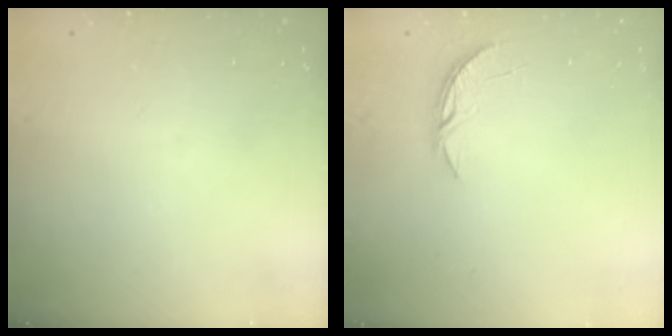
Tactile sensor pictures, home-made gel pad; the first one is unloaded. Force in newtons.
{"total": 4.2, "press": 4.2, "slide": 0.3}